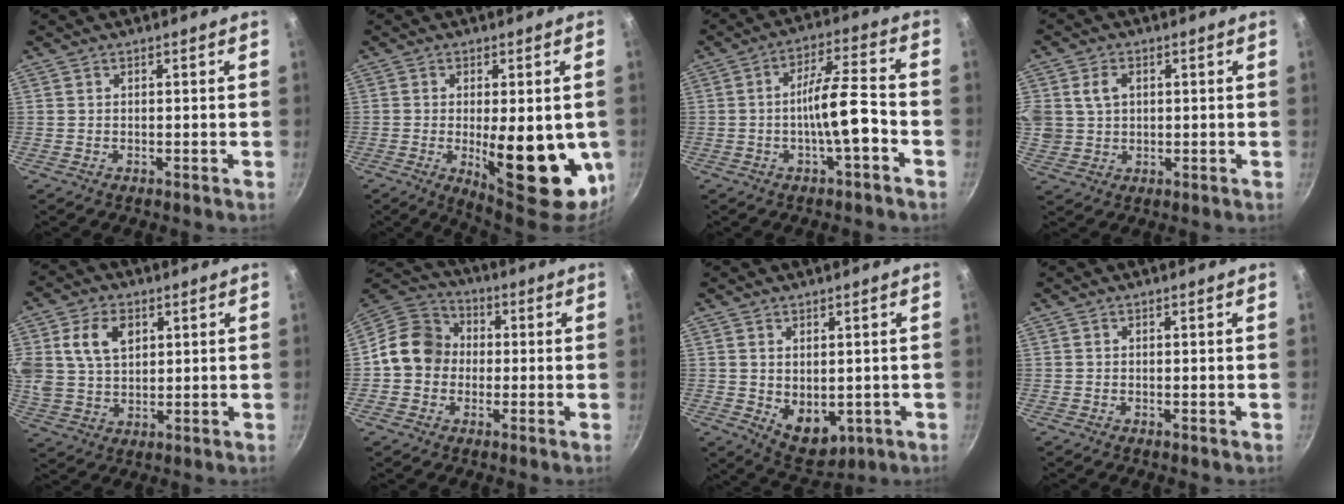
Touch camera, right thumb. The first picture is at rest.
{"total": 19.0, "force": [-3.1, 7.1, 17.4], "torque": [-0.206, -0.018, -0.026]}
{"total": 9.5, "force": [-3.1, 2.1, 8.8], "torque": [-0.141, 0.039, -0.053]}
{"total": 7.6, "force": [1.9, 6.1, 4.1], "torque": [-0.070, 0.001, 0.038]}
{"total": 11.5, "force": [3.9, 8.1, 7.2], "torque": [-0.129, 0.000, 0.075]}
{"total": 11.5, "force": [-0.4, 10.1, 5.5], "torque": [-0.058, 0.030, -0.030]}
{"total": 7.6, "force": [-0.2, 5.2, 5.5], "torque": [-0.063, -0.017, 0.016]}
{"total": 0.0}